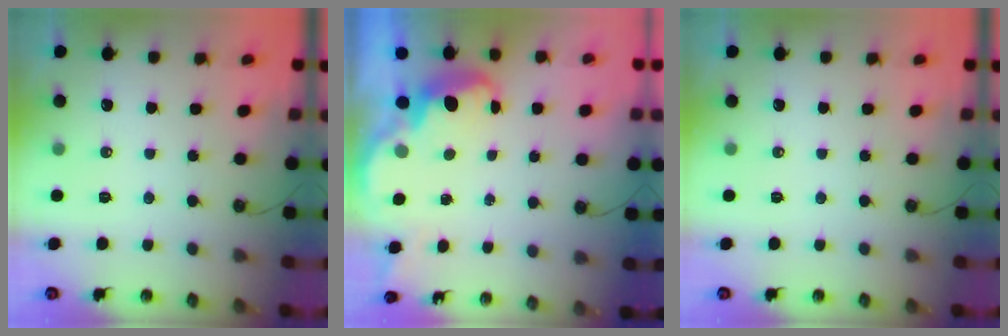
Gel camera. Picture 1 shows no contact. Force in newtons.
{"total": 2.7, "press": 2.7, "slide": 0.7}
{"total": 0.0}